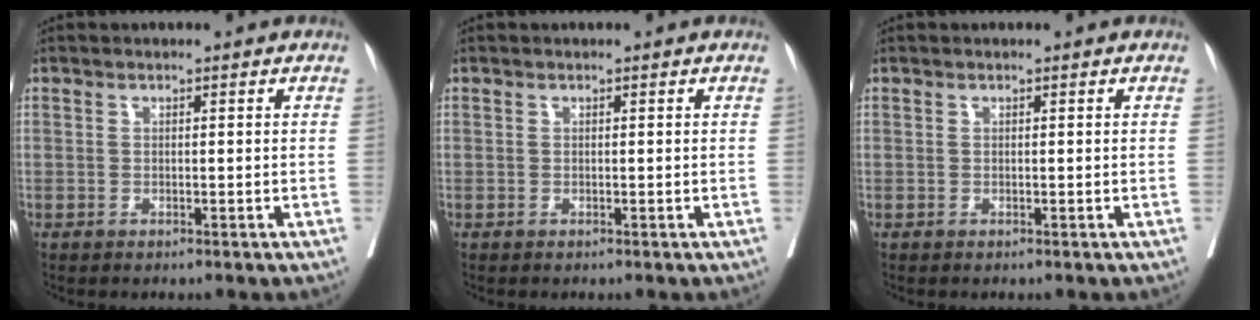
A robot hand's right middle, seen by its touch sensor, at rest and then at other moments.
{"total": 0.0}
{"total": 0.0}